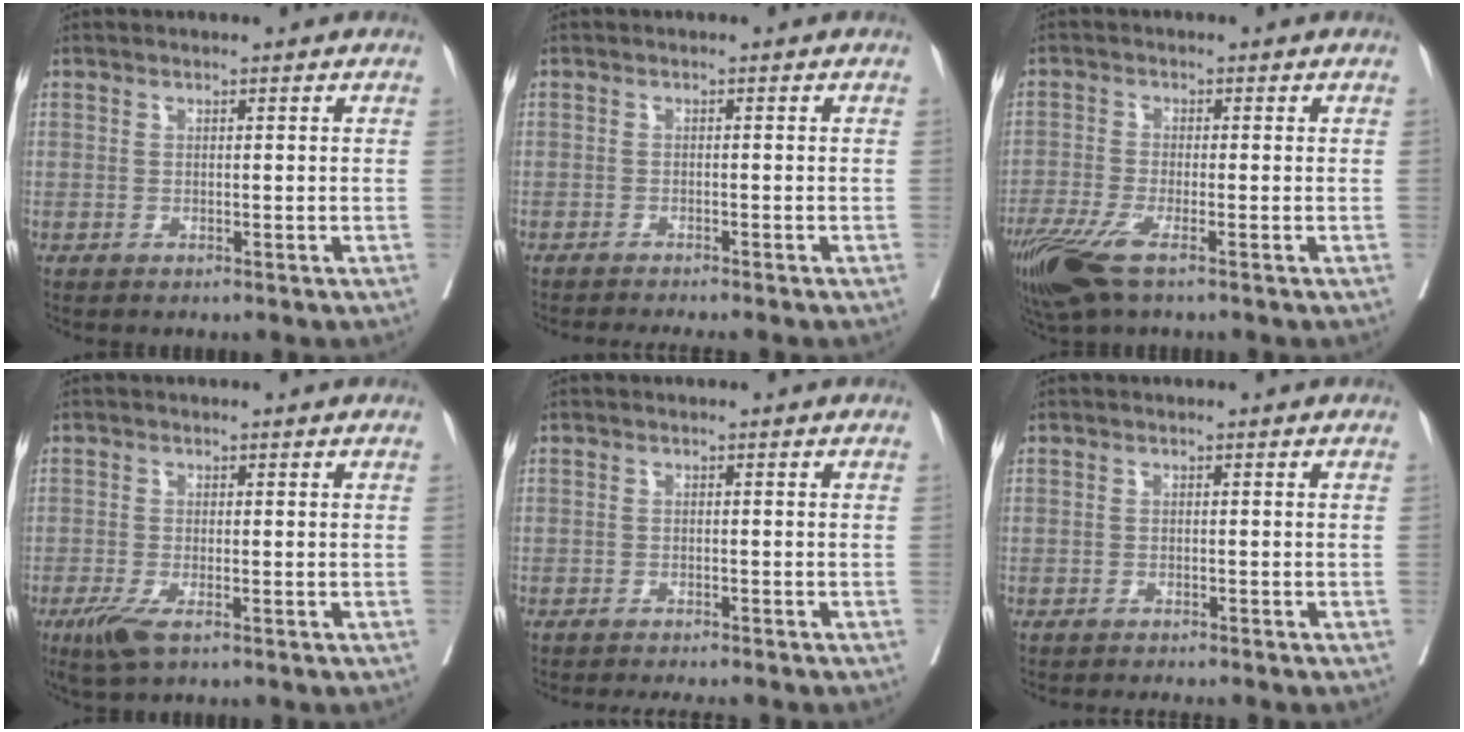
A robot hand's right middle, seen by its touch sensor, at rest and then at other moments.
{"total": 5.7, "force": [-5.1, -0.2, 2.4], "torque": [-0.016, -0.007, -0.074]}
{"total": 7.5, "force": [-4.6, 1.4, 5.8], "torque": [-0.112, -0.021, -0.088]}
{"total": 3.8, "force": [-2.2, 0.8, 3.0], "torque": [-0.063, -0.011, -0.040]}
{"total": 7.5, "force": [-6.9, 0.6, 3.0], "torque": [-0.026, -0.011, -0.090]}
{"total": 5.6, "force": [-5.1, 0.5, 2.2], "torque": [-0.022, -0.008, -0.068]}